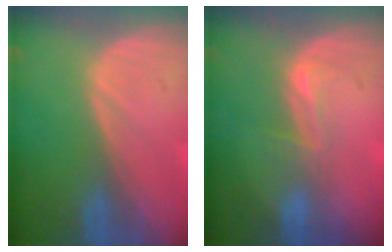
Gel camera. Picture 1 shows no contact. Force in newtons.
{"total": 2.7, "press": 2.3, "slide": 1.5}